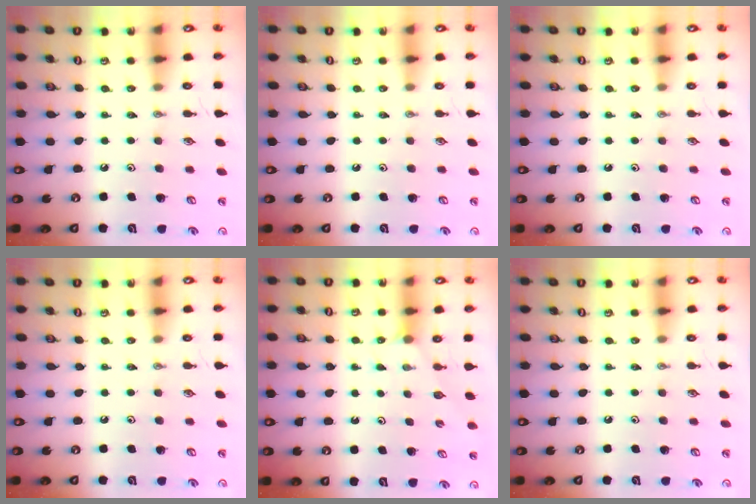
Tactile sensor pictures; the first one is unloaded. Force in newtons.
{"total": 0.0}
{"total": 0.0}
{"total": 0.0}
{"total": 2.5, "press": 2.4, "slide": 0.4}
{"total": 0.0}